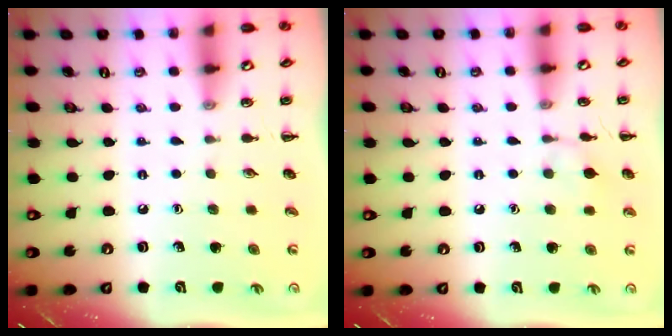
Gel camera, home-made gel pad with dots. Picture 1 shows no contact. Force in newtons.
{"total": 6.6, "press": 6.4, "slide": 1.7}